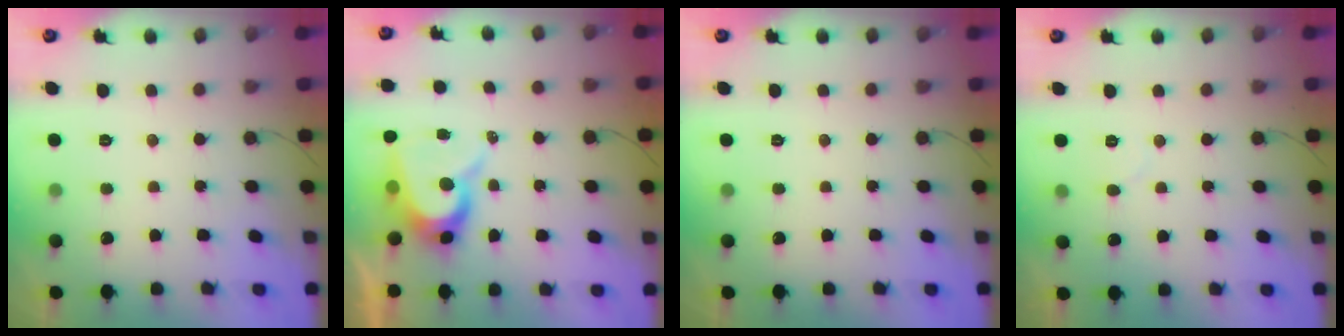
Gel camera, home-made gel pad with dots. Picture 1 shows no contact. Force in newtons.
{"total": 10.0, "press": 10.0, "slide": 0.9}
{"total": 0.0}
{"total": 2.9, "press": 2.9, "slide": 0.2}